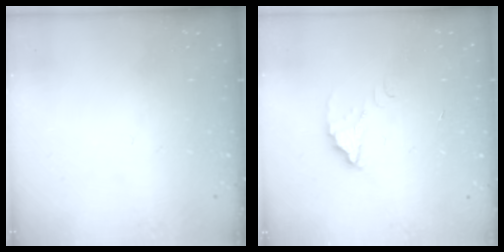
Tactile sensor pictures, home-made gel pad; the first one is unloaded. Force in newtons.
{"total": 2.7, "press": 2.7, "slide": 0.1}